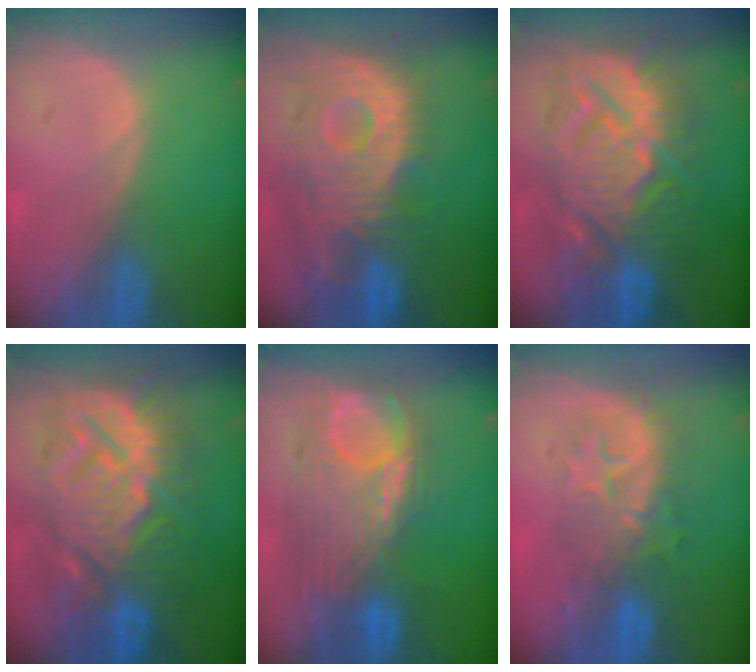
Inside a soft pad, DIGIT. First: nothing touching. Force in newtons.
{"total": 12.5, "press": 11.0, "slide": 5.9}
{"total": 14.0, "press": 13.9, "slide": 1.4}
{"total": 14.0, "press": 13.9, "slide": 1.4}
{"total": 9.9, "press": 9.6, "slide": 2.5}
{"total": 7.9, "press": 7.8, "slide": 1.3}